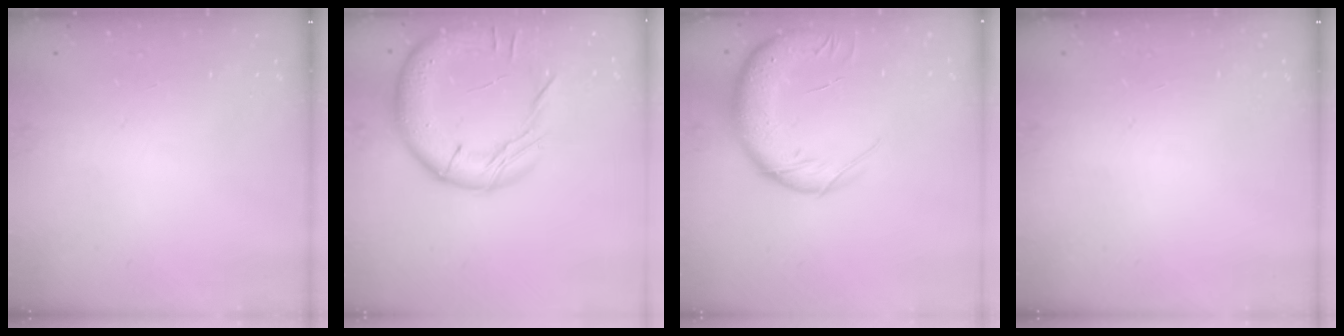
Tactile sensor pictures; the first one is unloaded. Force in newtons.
{"total": 17.5, "press": 17.3, "slide": 2.1}
{"total": 14.6, "press": 14.1, "slide": 3.6}
{"total": 0.0}